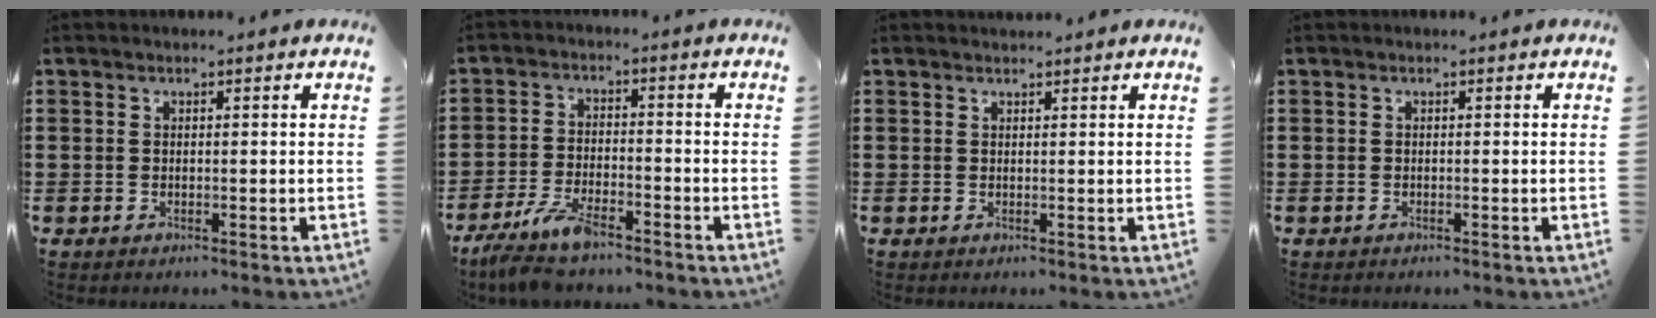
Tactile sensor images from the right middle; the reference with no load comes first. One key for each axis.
{"total": 6.5, "fx": -5.4, "fy": 1.2, "fz": 3.5, "tx": -0.088, "ty": -0.012, "tz": -0.107}
{"total": 0.7, "fx": 0.7, "fy": 0.1, "fz": 0.0, "tx": 0.007, "ty": -0.004, "tz": 0.011}
{"total": 0.0}